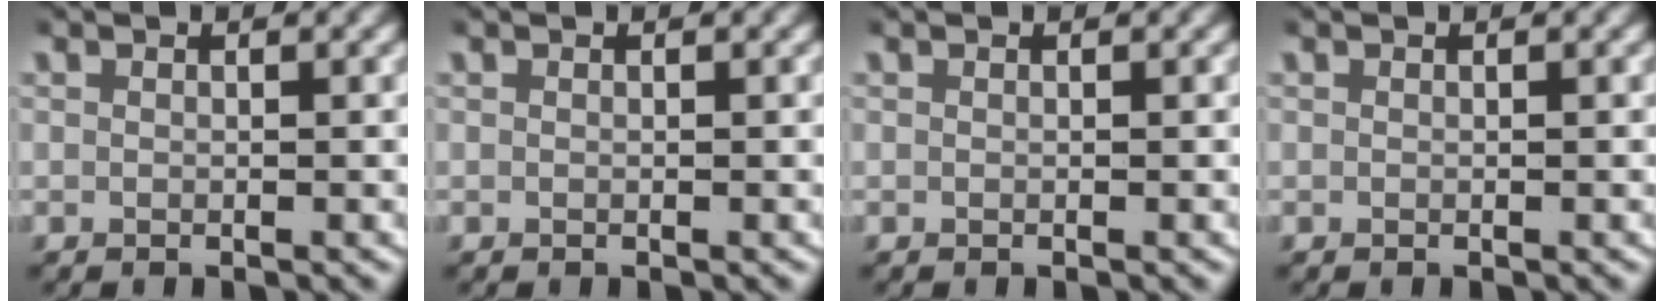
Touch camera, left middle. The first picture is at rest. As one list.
[{"total": 0.0}, {"total": 0.0}, {"total": 0.0}]